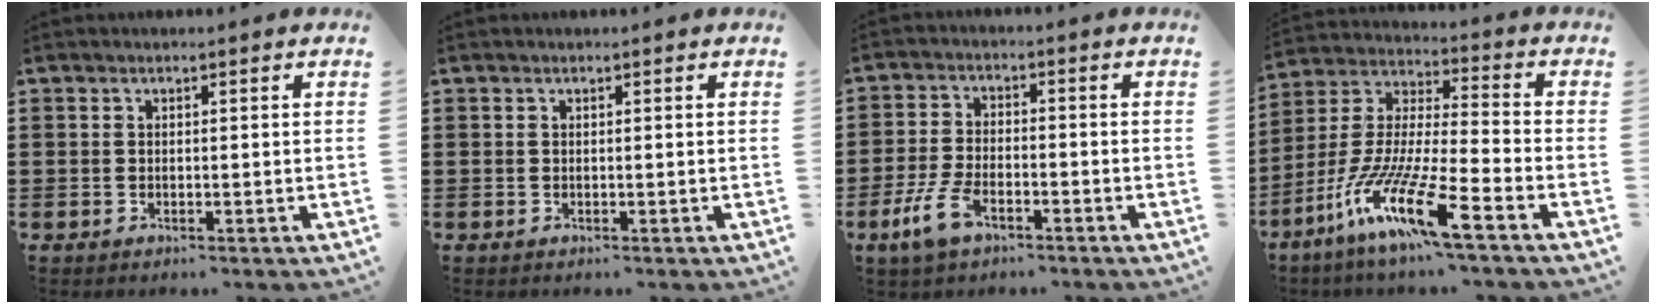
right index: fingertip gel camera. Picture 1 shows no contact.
{"total": 0.0}
{"total": 6.0, "force": [-3.2, 2.5, 4.4], "torque": [-0.114, -0.006, -0.067]}
{"total": 13.2, "force": [-9.2, 0.6, 9.4], "torque": [-0.215, -0.010, -0.184]}